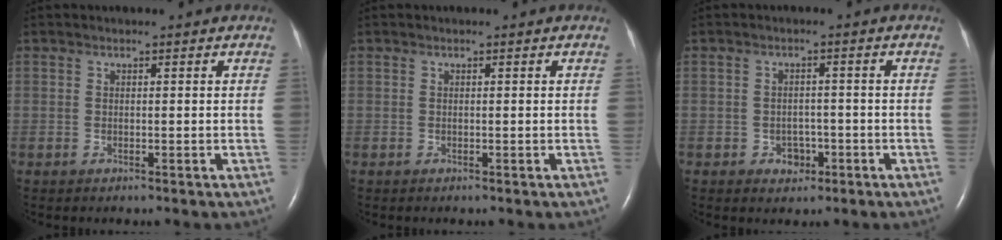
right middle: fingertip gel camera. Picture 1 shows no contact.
{"total": 0.0}
{"total": 2.9, "force": [-1.3, 2.2, 1.3], "torque": [-0.015, 0.006, -0.013]}